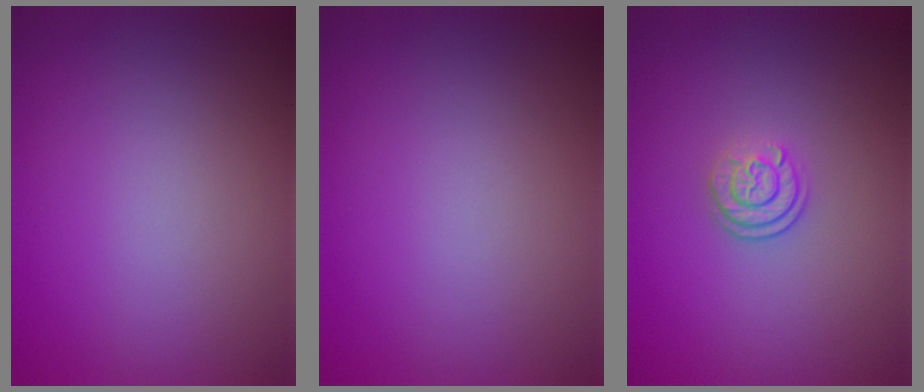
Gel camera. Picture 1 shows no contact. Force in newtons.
{"total": 0.0}
{"total": 2.2, "press": 1.8, "slide": 1.3}